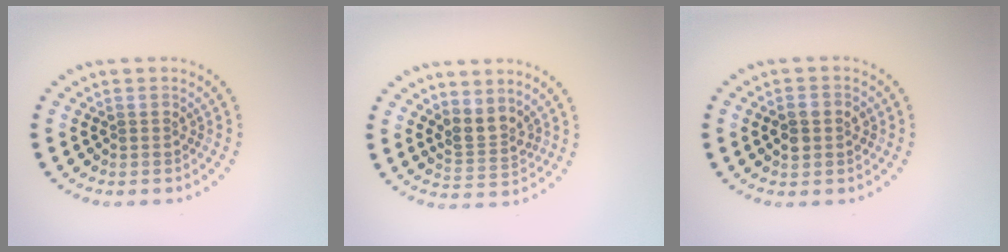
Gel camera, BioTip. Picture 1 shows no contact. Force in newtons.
{"total": 2.6, "press": 2.0, "slide": 1.7}
{"total": 3.0, "press": 3.0, "slide": 0.1}